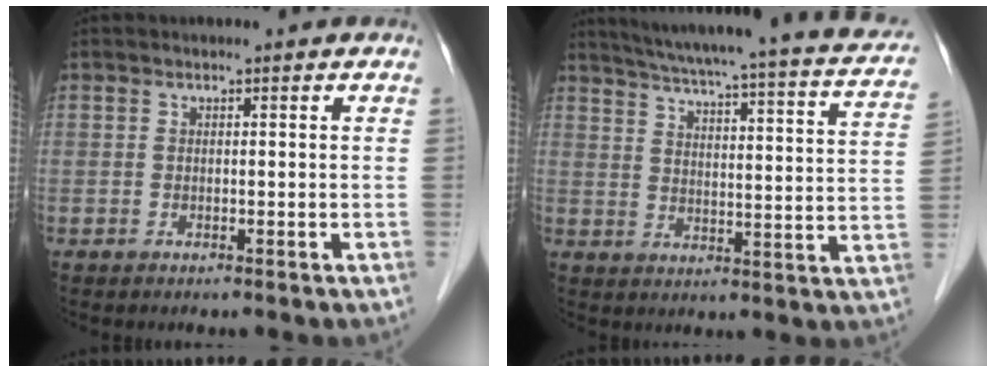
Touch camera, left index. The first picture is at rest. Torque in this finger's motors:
{"motor_torque": [-0.78, -0.84, 0.31, 0.09]}